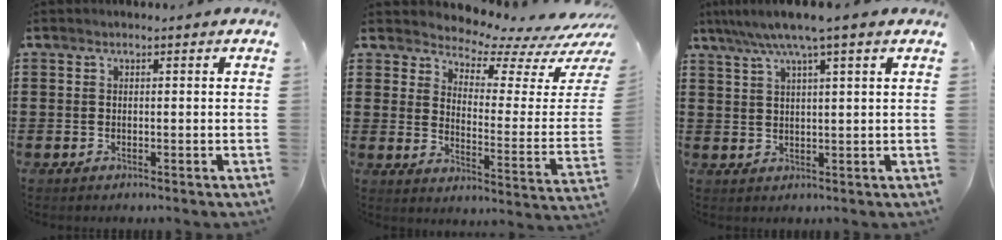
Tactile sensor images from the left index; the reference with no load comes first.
{"total": 4.4, "force": [4.1, 0.5, 1.3], "torque": [-0.037, -0.051, 0.062]}
{"total": 5.7, "force": [4.0, -0.2, 4.0], "torque": [-0.088, -0.007, 0.068]}